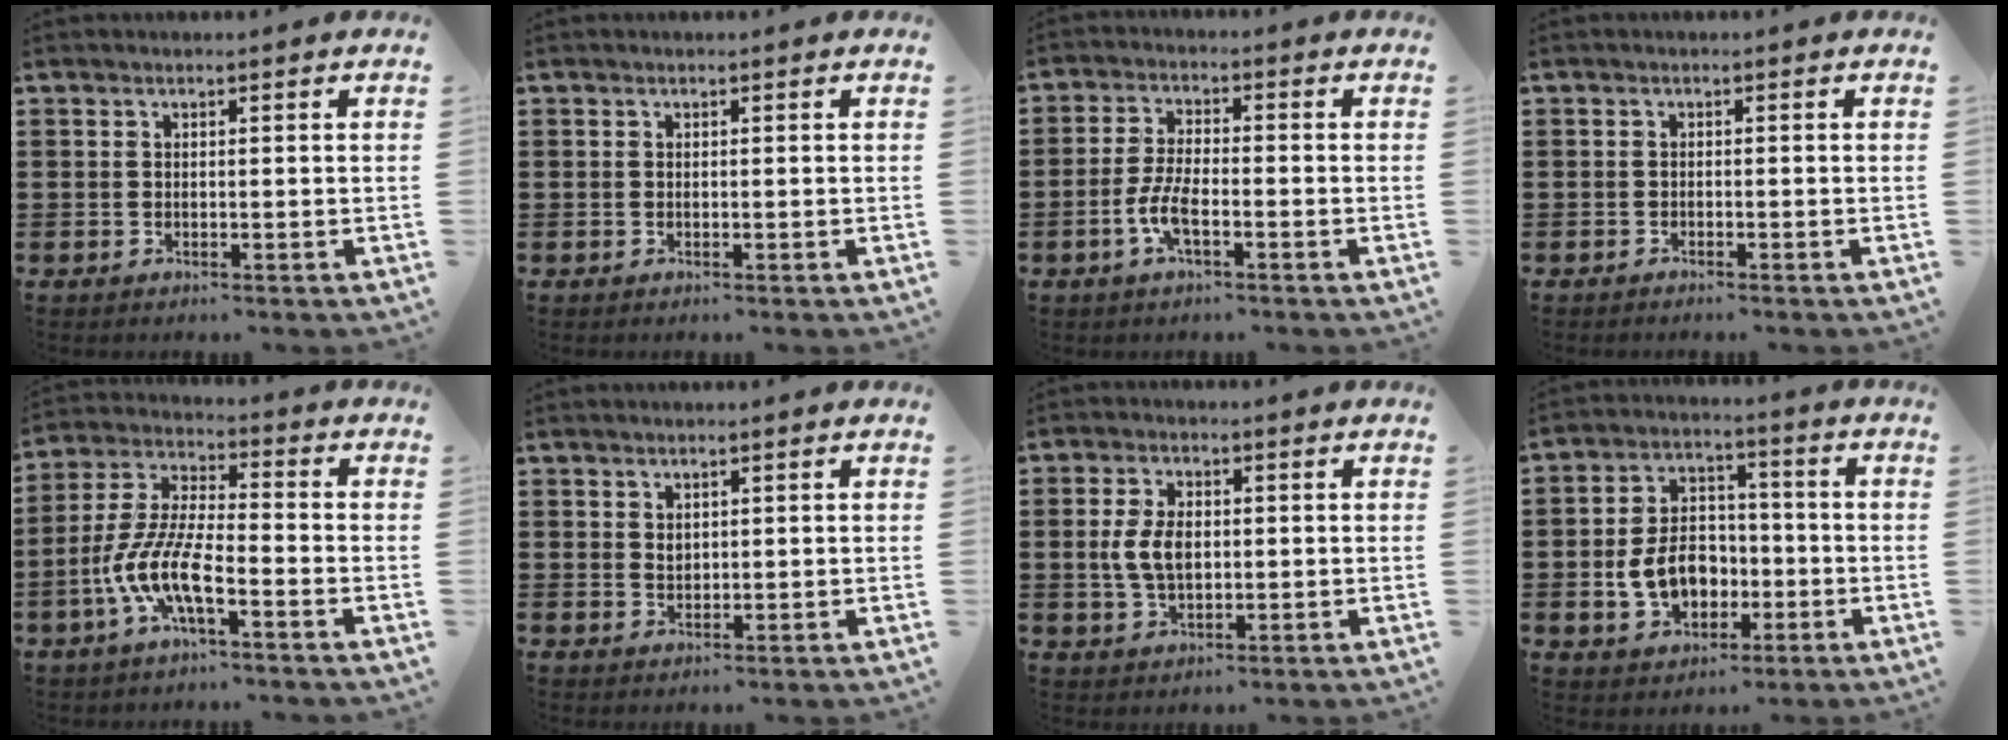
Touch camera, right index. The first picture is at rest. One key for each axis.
{"total": 0.0}
{"total": 5.3, "fx": -2.1, "fy": 1.7, "fz": 4.5, "tx": -0.110, "ty": -0.007, "tz": -0.046}
{"total": 0.7, "fx": -0.7, "fy": 0.0, "fz": 0.1, "tx": -0.003, "ty": -0.001, "tz": -0.014}
{"total": 9.3, "fx": -4.7, "fy": 2.4, "fz": 7.7, "tx": -0.189, "ty": -0.013, "tz": -0.094}
{"total": 1.3, "fx": 0.9, "fy": 0.8, "fz": 0.5, "tx": -0.011, "ty": 0.002, "tz": 0.017}
{"total": 5.6, "fx": 0.3, "fy": 3.4, "fz": 4.5, "tx": -0.098, "ty": 0.003, "tz": -0.002}
{"total": 8.3, "fx": -1.9, "fy": 6.0, "fz": 5.3, "tx": -0.105, "ty": 0.005, "tz": -0.039}